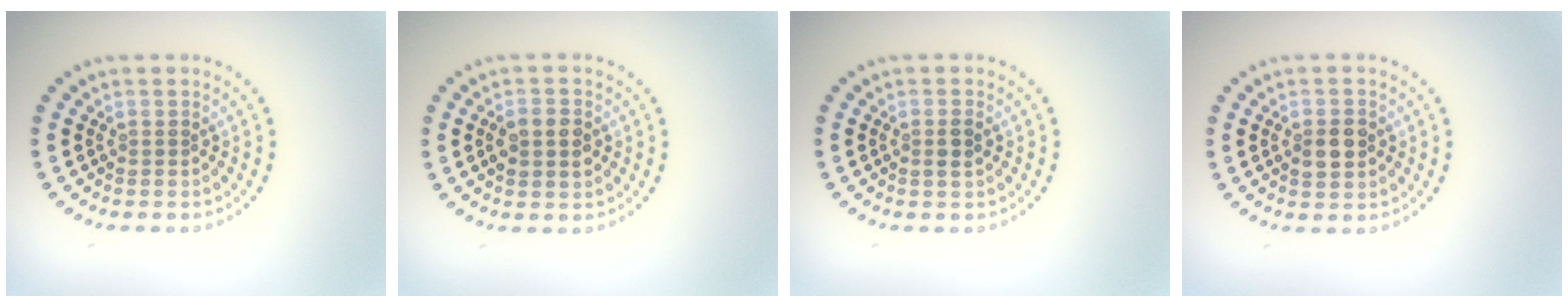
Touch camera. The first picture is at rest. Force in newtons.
{"total": 2.3, "press": 2.3, "slide": 0.0}
{"total": 1.2, "press": 1.2, "slide": 0.4}
{"total": 2.8, "press": 2.8, "slide": 0.0}